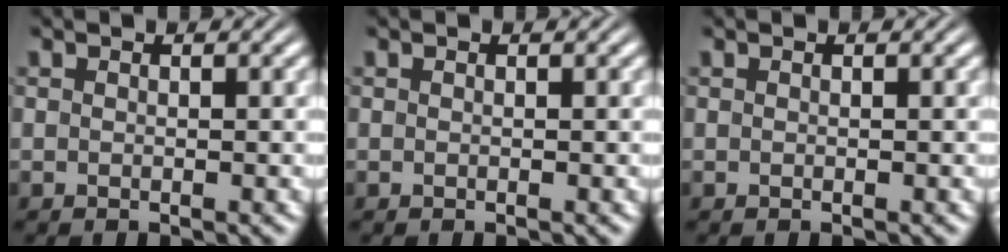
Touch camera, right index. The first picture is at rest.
{"total": 0.0}
{"total": 0.0}